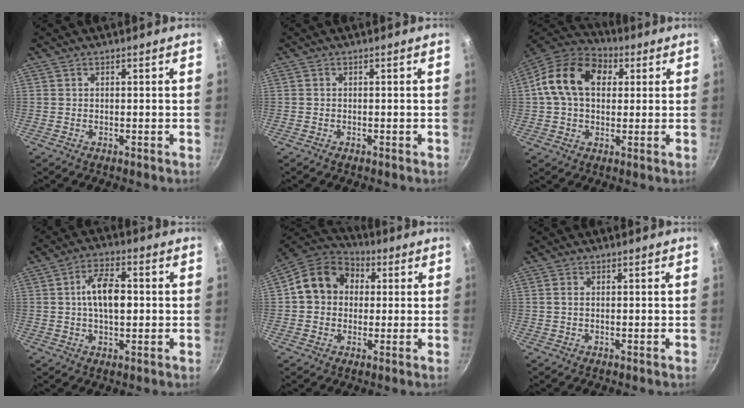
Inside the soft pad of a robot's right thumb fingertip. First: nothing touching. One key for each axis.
{"total": 0.8, "fx": -0.5, "fy": 0.5, "fz": 0.4, "tx": -0.003, "ty": 0.001, "tz": -0.008}
{"total": 15.4, "fx": 3.4, "fy": 11.1, "fz": 10.2, "tx": -0.155, "ty": 0.022, "tz": 0.039}
{"total": 9.0, "fx": 0.5, "fy": 4.6, "fz": 7.7, "tx": -0.114, "ty": 0.017, "tz": 0.002}
{"total": 13.0, "fx": 2.1, "fy": 10.8, "fz": 6.9, "tx": -0.086, "ty": 0.030, "tz": 0.013}
{"total": 0.9, "fx": 0.2, "fy": 0.6, "fz": 0.7, "tx": -0.014, "ty": 0.001, "tz": 0.002}